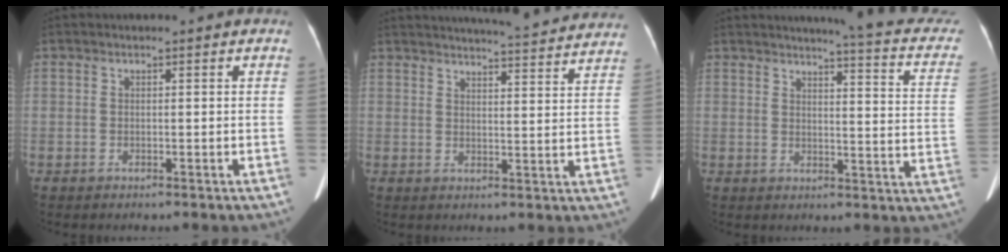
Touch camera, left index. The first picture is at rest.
{"total": 22.3, "force": [21.1, 1.6, 7.0], "torque": [-0.099, -0.031, 0.249]}
{"total": 13.9, "force": [12.2, 1.1, 6.7], "torque": [-0.077, -0.055, 0.111]}